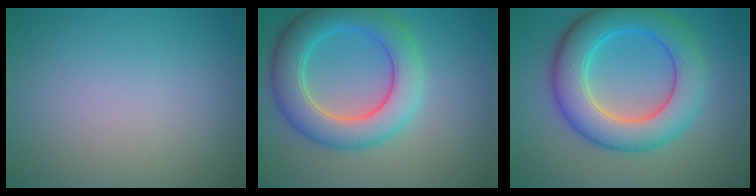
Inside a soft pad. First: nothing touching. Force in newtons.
{"total": 6.9, "press": 6.9, "slide": 0.5}
{"total": 7.9, "press": 7.9, "slide": 0.1}